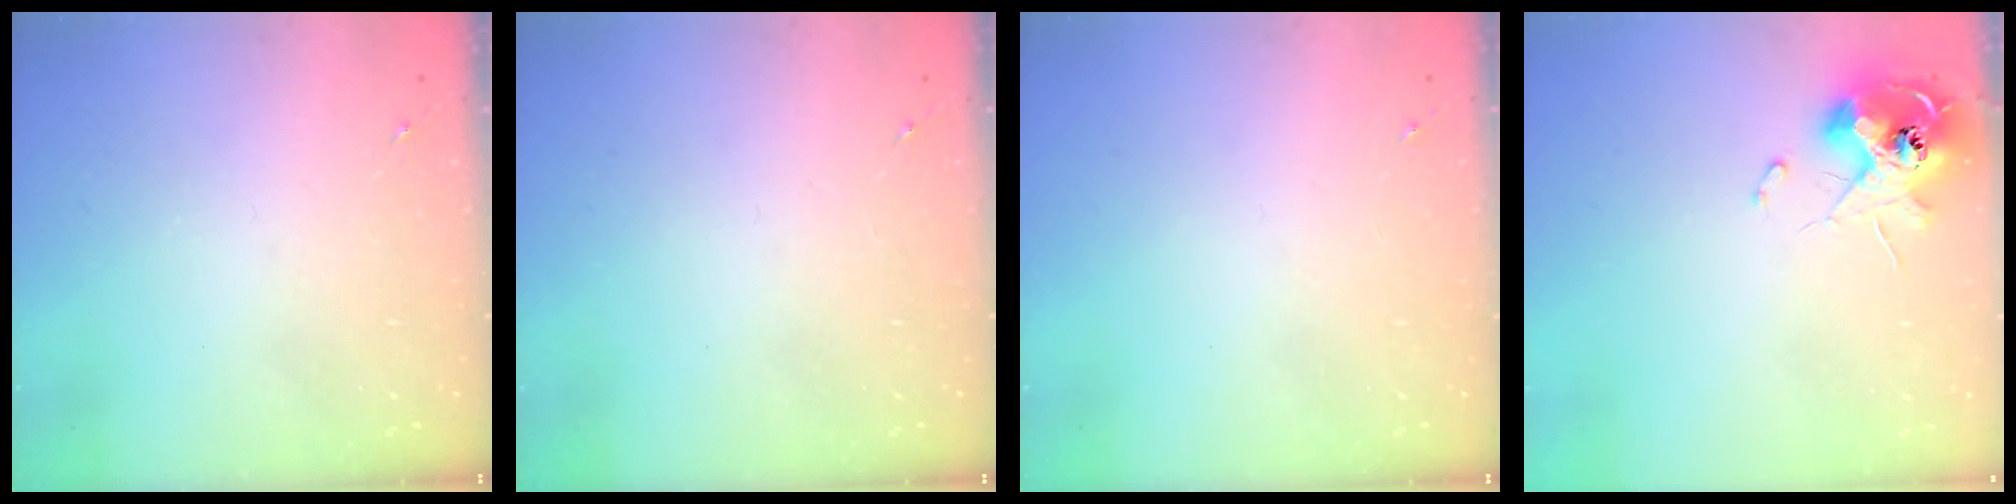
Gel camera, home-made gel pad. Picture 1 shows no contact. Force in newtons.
{"total": 0.0}
{"total": 0.0}
{"total": 12.8, "press": 12.8, "slide": 1.5}